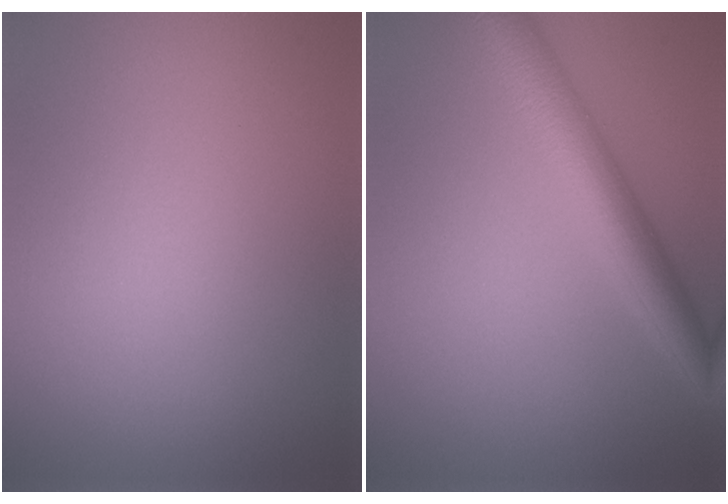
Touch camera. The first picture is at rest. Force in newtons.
{"total": 5.5, "press": 5.5, "slide": 0.3}